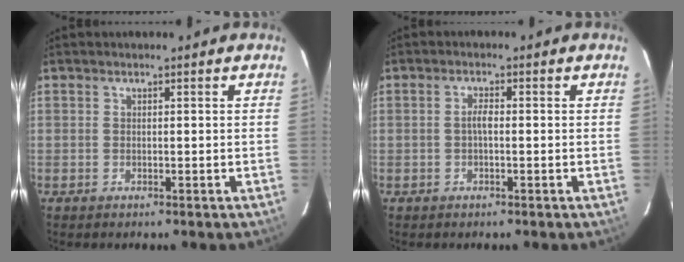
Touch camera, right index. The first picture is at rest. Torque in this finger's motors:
{"motor_torque": [0.18, -0.05, 0.21, 0.04]}